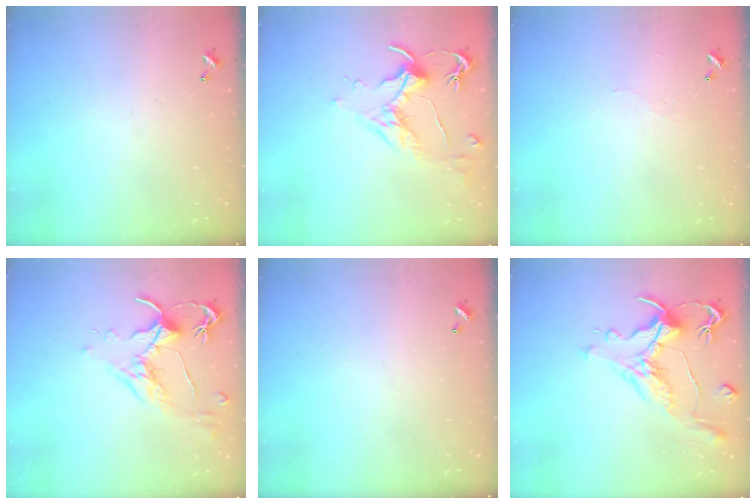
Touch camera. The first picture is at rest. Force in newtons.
{"total": 1.8, "press": 1.6, "slide": 0.9}
{"total": 2.0, "press": 1.9, "slide": 0.4}
{"total": 1.6, "press": 1.4, "slide": 0.7}
{"total": 0.0}
{"total": 1.7, "press": 0.9, "slide": 1.4}